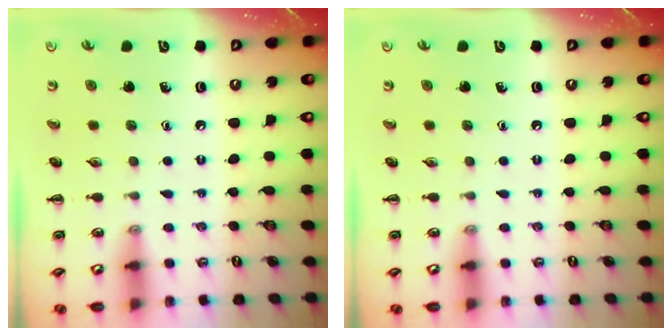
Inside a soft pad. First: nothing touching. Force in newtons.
{"total": 0.0}